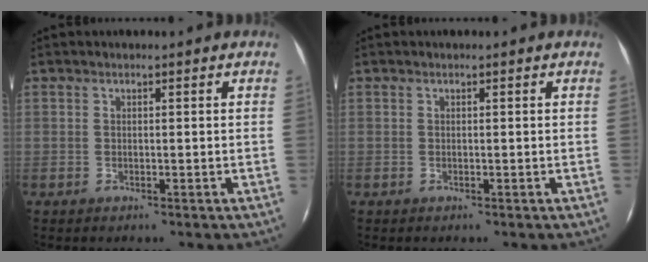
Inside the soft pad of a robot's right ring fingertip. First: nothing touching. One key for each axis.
{"total": 0.0}